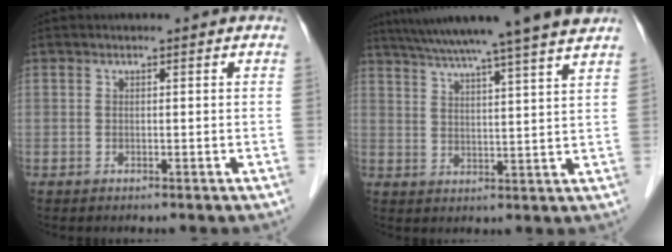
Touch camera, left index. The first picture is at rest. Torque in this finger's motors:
{"motor_torque": [1.04, -1.10, 0.71, 0.21]}